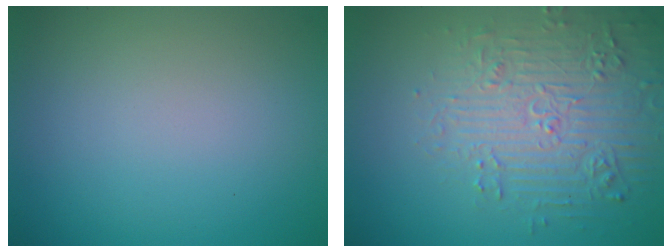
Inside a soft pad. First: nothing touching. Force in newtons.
{"total": 4.6, "press": 4.6, "slide": 0.8}